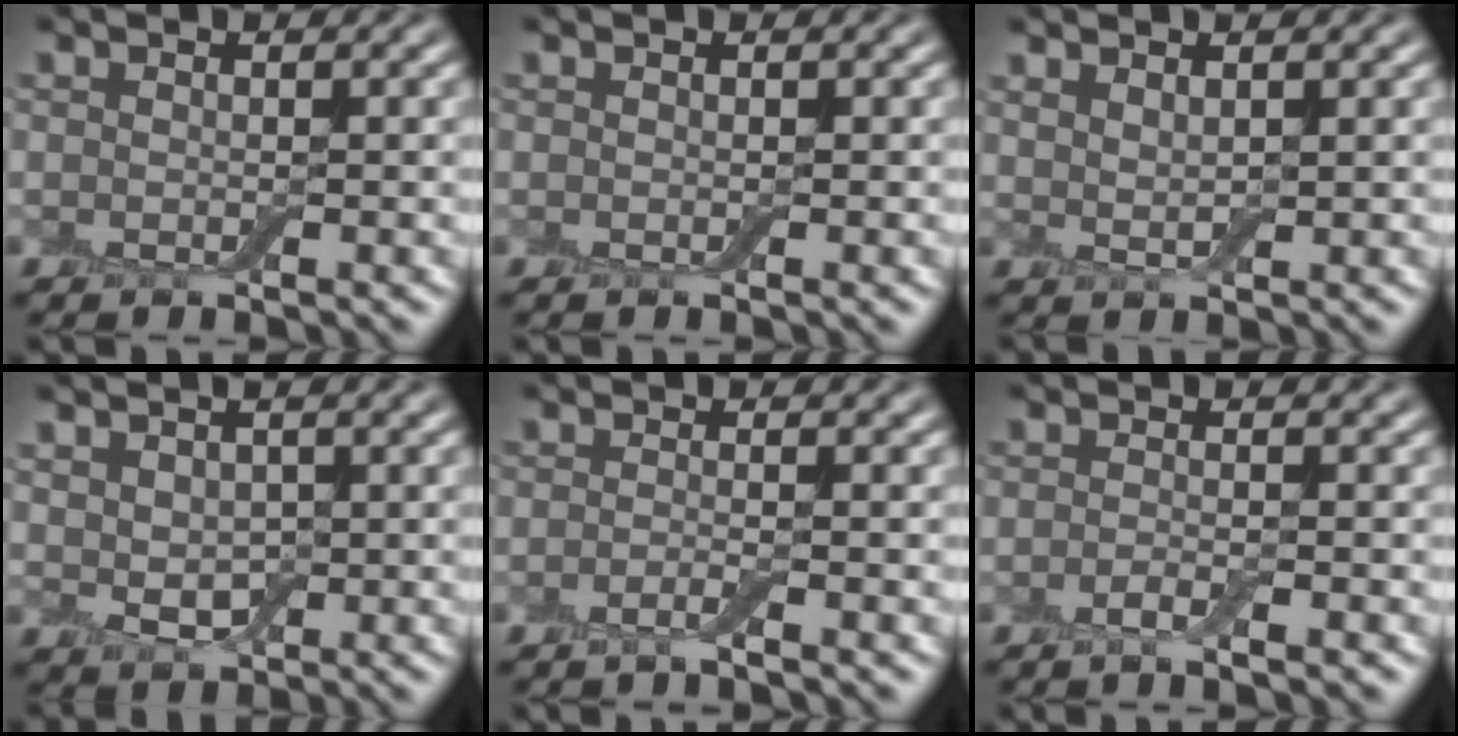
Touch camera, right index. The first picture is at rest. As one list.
[{"total": 0.0}, {"total": 1.6, "force": [1.1, 0.4, 1.0], "torque": [-0.022, -0.002, 0.024]}, {"total": 2.7, "force": [0.5, 1.9, 1.9], "torque": [-0.036, -0.005, 0.014]}, {"total": 1.3, "force": [-0.7, 0.2, 1.1], "torque": [-0.016, -0.003, -0.017]}, {"total": 1.7, "force": [-0.9, 0.3, 1.4], "torque": [-0.021, 0.000, -0.018]}]